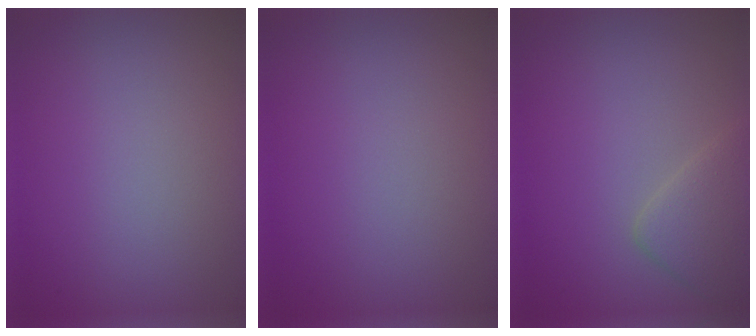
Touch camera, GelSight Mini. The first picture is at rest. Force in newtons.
{"total": 0.0}
{"total": 2.7, "press": 2.7, "slide": 0.1}